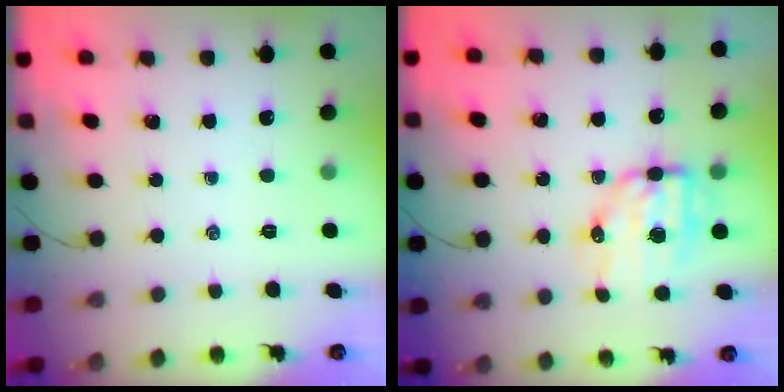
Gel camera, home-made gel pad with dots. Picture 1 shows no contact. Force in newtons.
{"total": 7.9, "press": 7.7, "slide": 1.9}